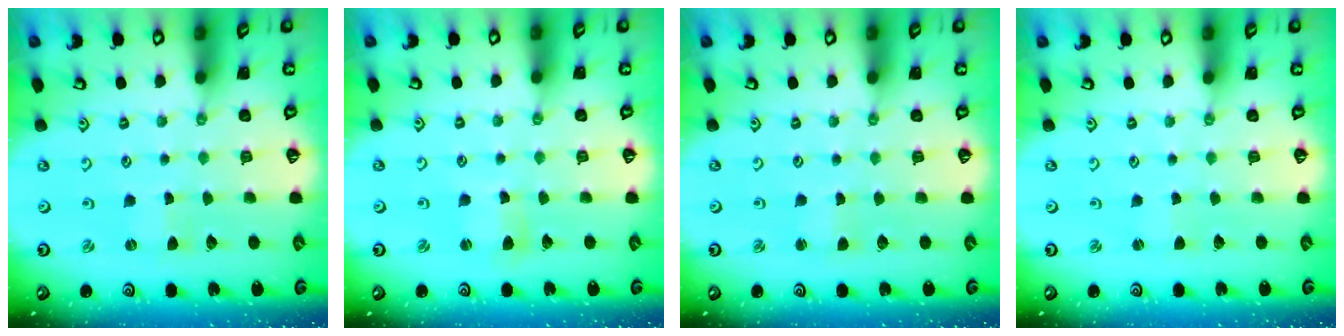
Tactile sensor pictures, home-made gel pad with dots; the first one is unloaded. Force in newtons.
{"total": 2.6, "press": 2.5, "slide": 0.3}
{"total": 1.9, "press": 1.9, "slide": 0.3}
{"total": 0.8, "press": 0.8, "slide": 0.1}